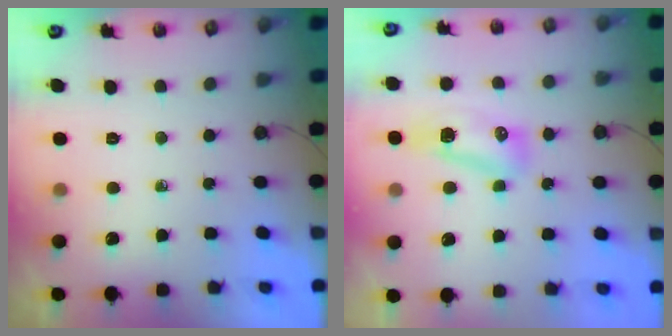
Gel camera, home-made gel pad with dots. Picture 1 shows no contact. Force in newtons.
{"total": 8.8, "press": 8.5, "slide": 2.2}